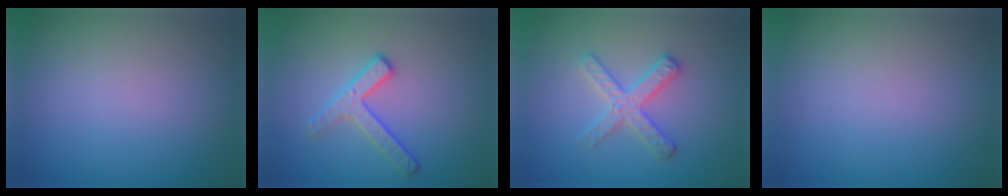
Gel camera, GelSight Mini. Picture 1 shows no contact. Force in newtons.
{"total": 2.6, "press": 2.4, "slide": 0.9}
{"total": 2.8, "press": 2.8, "slide": 0.3}
{"total": 0.0}